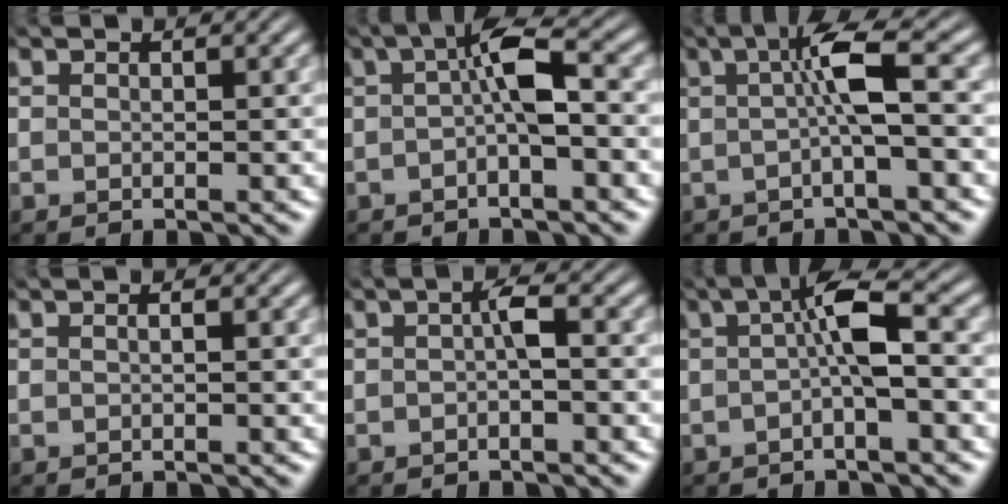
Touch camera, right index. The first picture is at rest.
{"total": 4.2, "force": [0.5, 0.9, 4.1], "torque": [-0.066, 0.009, 0.004]}
{"total": 4.8, "force": [1.1, 0.5, 4.6], "torque": [-0.078, 0.014, 0.013]}
{"total": 0.9, "force": [0.1, 0.4, 0.8], "torque": [-0.012, 0.005, 0.000]}
{"total": 1.4, "force": [0.0, 0.3, 1.3], "torque": [-0.024, 0.001, 0.000]}
{"total": 4.7, "force": [0.9, 0.8, 4.6], "torque": [-0.072, 0.014, 0.007]}